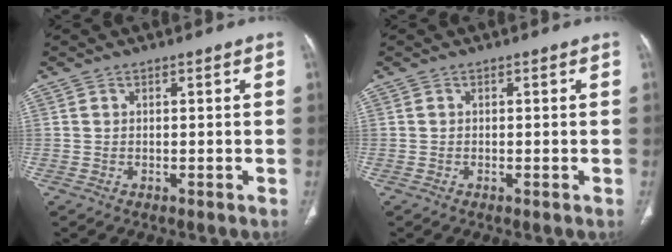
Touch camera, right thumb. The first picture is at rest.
{"total": 0.0}